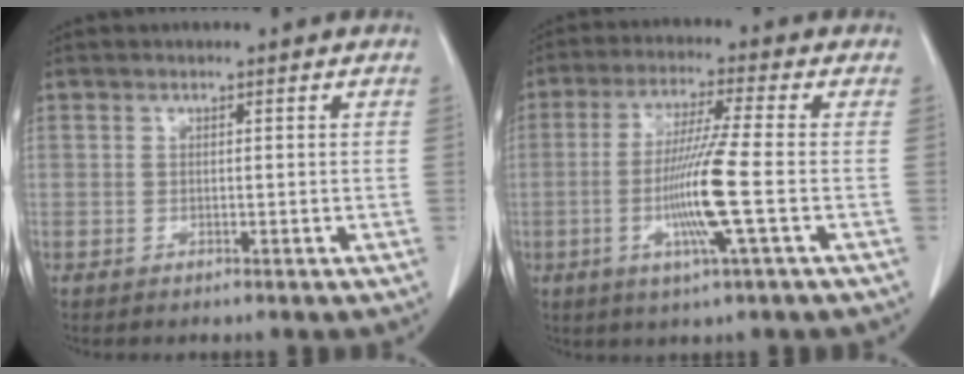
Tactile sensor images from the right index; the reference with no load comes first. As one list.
[{"total": 10.0, "force": [-2.2, -1.2, 9.7], "torque": [-0.193, -0.013, -0.046]}]